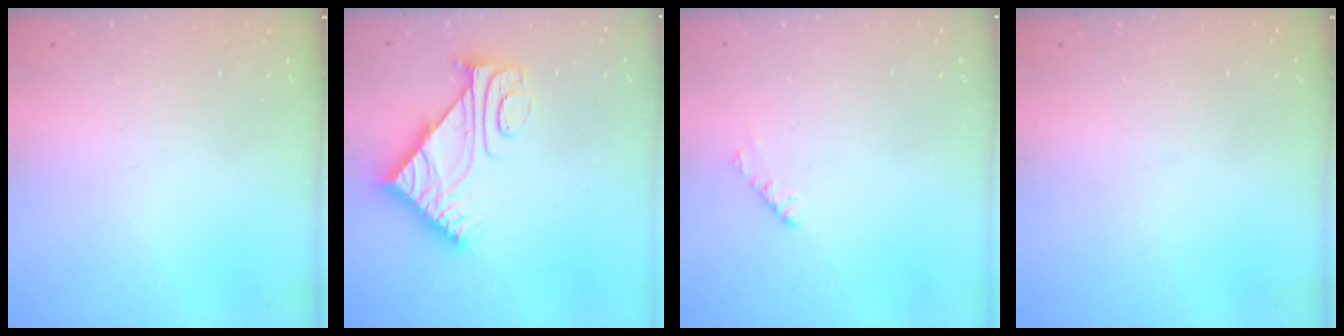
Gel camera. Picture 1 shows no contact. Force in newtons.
{"total": 8.7, "press": 8.7, "slide": 0.8}
{"total": 3.4, "press": 3.3, "slide": 0.5}
{"total": 0.0}